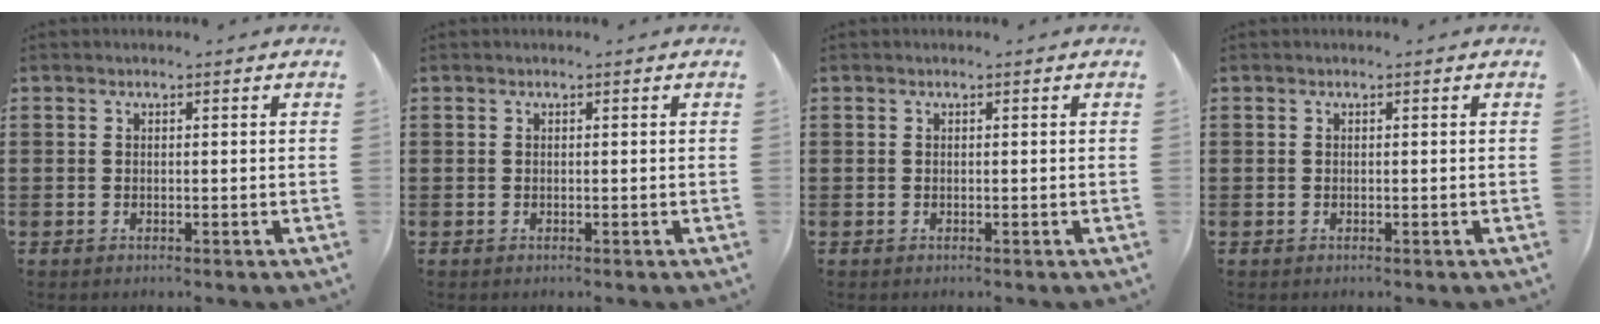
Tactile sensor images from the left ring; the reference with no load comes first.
{"total": 0.0}
{"total": 0.0}
{"total": 0.0}